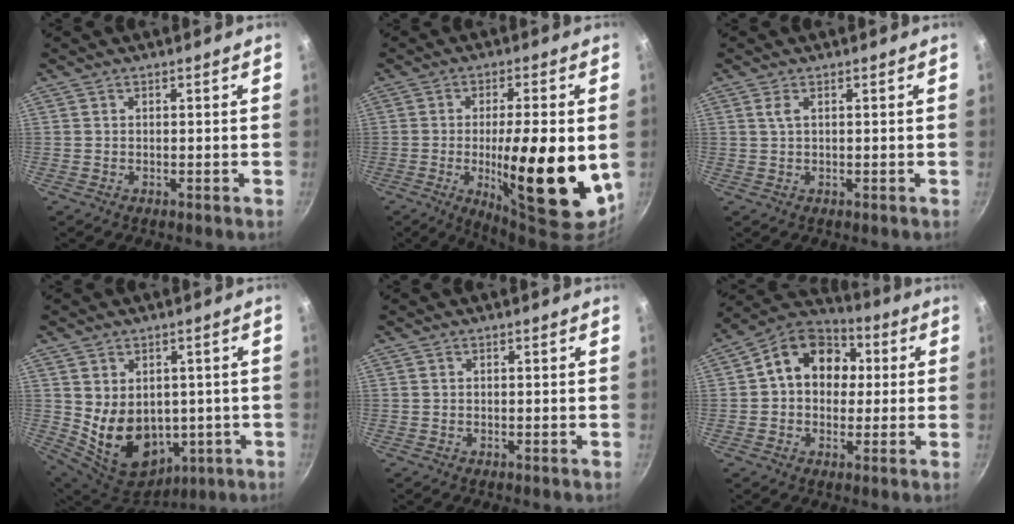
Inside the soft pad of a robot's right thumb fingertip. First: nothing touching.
{"total": 19.9, "force": [-2.9, 5.7, 18.8], "torque": [-0.264, -0.002, -0.034]}
{"total": 1.4, "force": [0.5, 0.4, 1.2], "torque": [-0.026, -0.001, 0.012]}
{"total": 14.1, "force": [0.1, 10.9, 9.0], "torque": [-0.131, -0.025, 0.039]}
{"total": 0.0}
{"total": 14.2, "force": [2.3, 11.1, 8.6], "torque": [-0.097, 0.027, 0.016]}